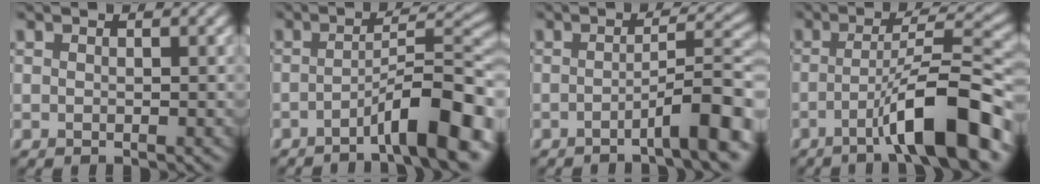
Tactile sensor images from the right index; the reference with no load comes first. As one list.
[{"total": 8.5, "force": [-4.3, 1.5, 7.2], "torque": [-0.099, 0.020, -0.069]}, {"total": 6.2, "force": [-2.8, 0.9, 5.5], "torque": [-0.073, 0.017, -0.051]}, {"total": 9.3, "force": [-4.1, 1.4, 8.3], "torque": [-0.117, 0.019, -0.068]}]